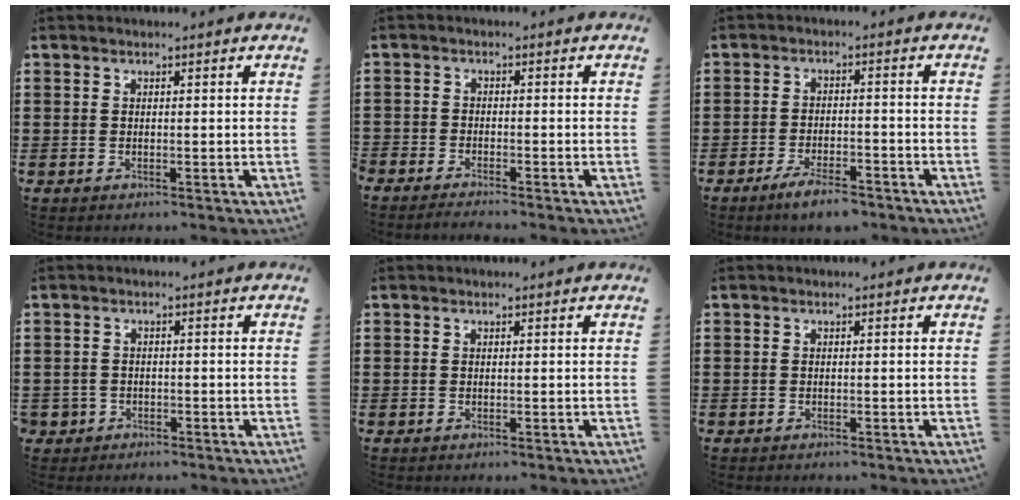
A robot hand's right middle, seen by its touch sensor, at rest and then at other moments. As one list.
[{"total": 2.0, "force": [-2.0, 0.0, 0.0], "torque": [-0.005, 0.001, -0.041]}, {"total": 4.2, "force": [-3.3, 0.8, 2.4], "torque": [-0.045, 0.002, -0.062]}, {"total": 1.5, "force": [-1.0, 1.1, 0.1], "torque": [-0.007, 0.000, -0.024]}, {"total": 0.0}, {"total": 0.0}]